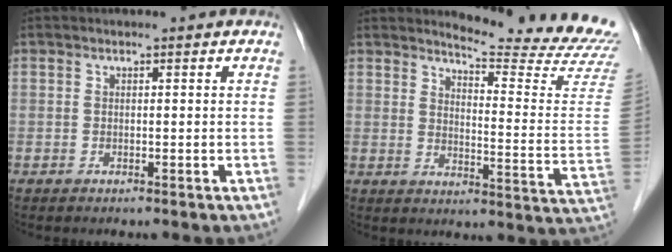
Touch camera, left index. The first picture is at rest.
{"total": 17.2, "force": [16.7, -1.4, 3.9], "torque": [-0.059, -0.141, 0.188]}